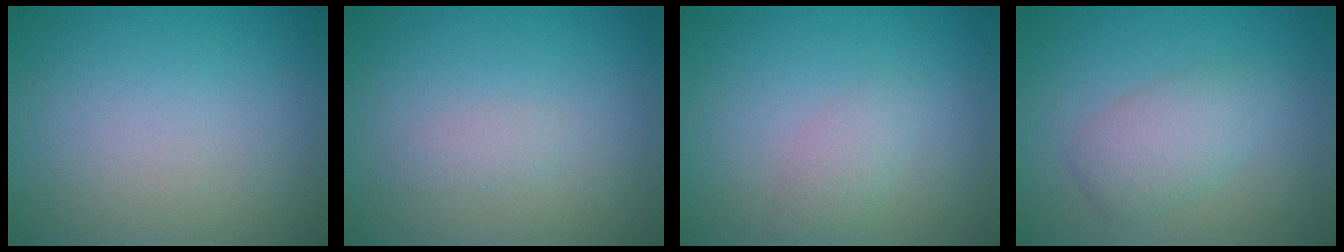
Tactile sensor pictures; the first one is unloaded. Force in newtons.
{"total": 0.9, "press": 0.9, "slide": 0.0}
{"total": 1.6, "press": 1.6, "slide": 0.0}
{"total": 3.0, "press": 3.0, "slide": 0.0}